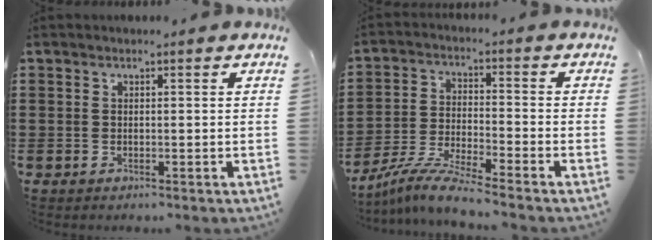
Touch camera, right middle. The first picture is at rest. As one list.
[{"total": 6.9, "force": [-6.2, -0.3, 2.9], "torque": [-0.072, -0.016, -0.123]}]